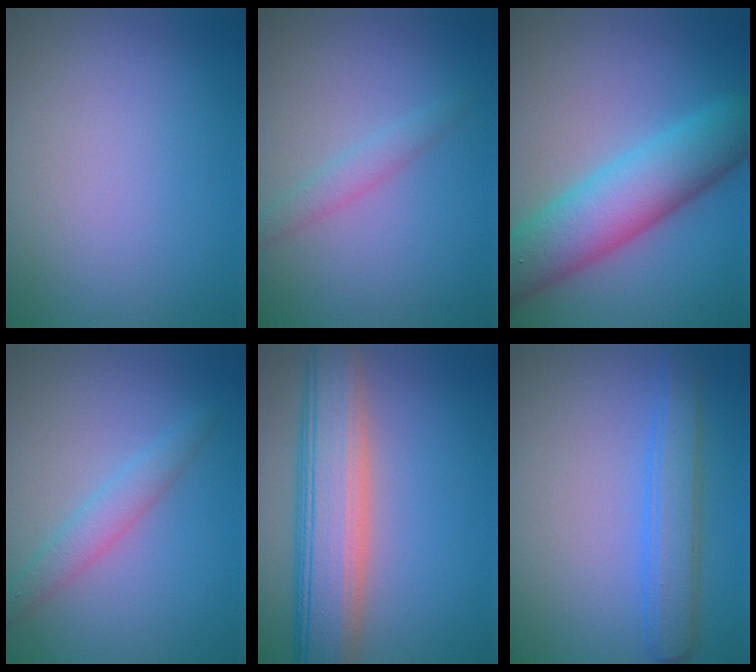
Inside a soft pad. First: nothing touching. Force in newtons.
{"total": 1.5, "press": 1.5, "slide": 0.0}
{"total": 8.4, "press": 8.4, "slide": 0.2}
{"total": 2.3, "press": 2.3, "slide": 0.1}
{"total": 8.0, "press": 7.9, "slide": 0.5}
{"total": 3.6, "press": 3.6, "slide": 0.3}